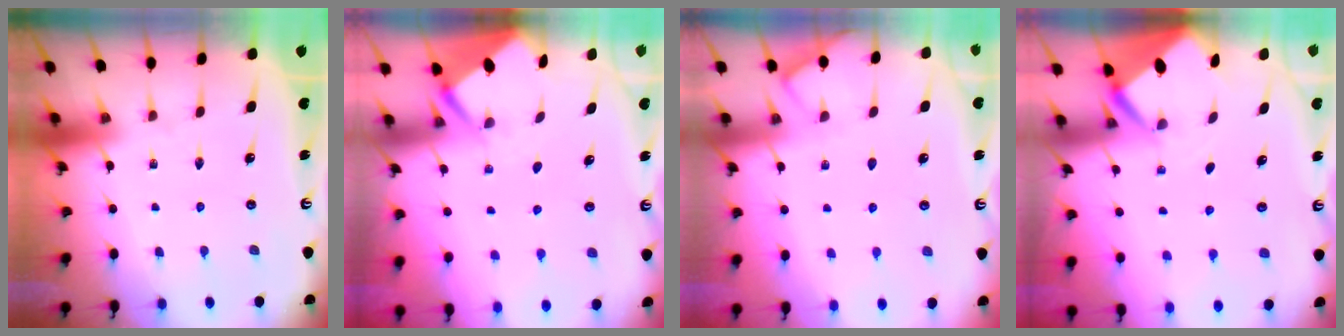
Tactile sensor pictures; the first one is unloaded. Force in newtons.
{"total": 2.8, "press": 2.8, "slide": 0.3}
{"total": 3.8, "press": 3.8, "slide": 0.5}
{"total": 2.7, "press": 2.7, "slide": 0.2}